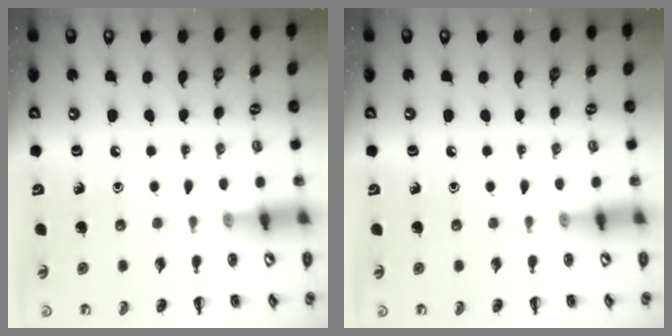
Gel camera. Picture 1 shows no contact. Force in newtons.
{"total": 0.0}